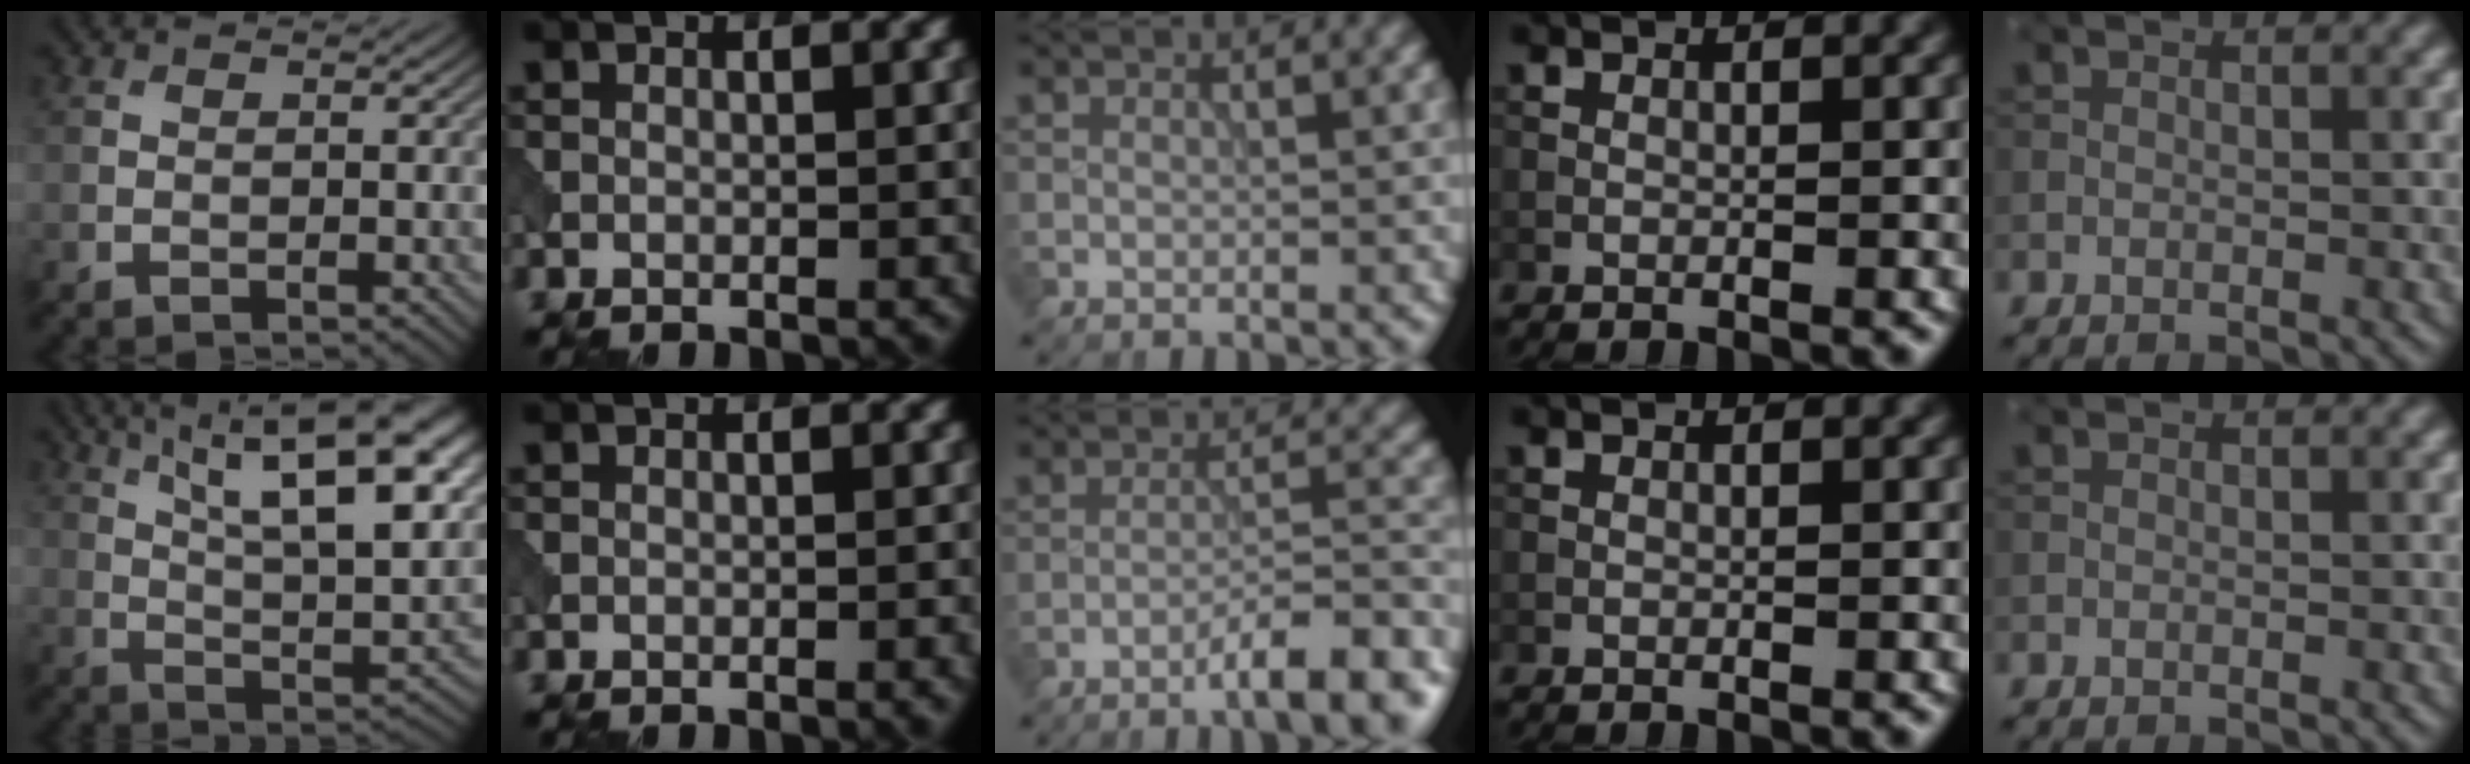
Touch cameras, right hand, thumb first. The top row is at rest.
{"thumb": {"total": 18.2, "force": [8.4, 6.8, 14.6], "torque": [-0.223, 0.028, 0.128]}, "index": {"total": 0.7, "force": [-0.2, 0.1, 0.6], "torque": [-0.007, 0.002, -0.005]}, "middle": {"total": 7.3, "force": [-5.0, 1.2, 5.2], "torque": [-0.063, 0.019, -0.076]}}